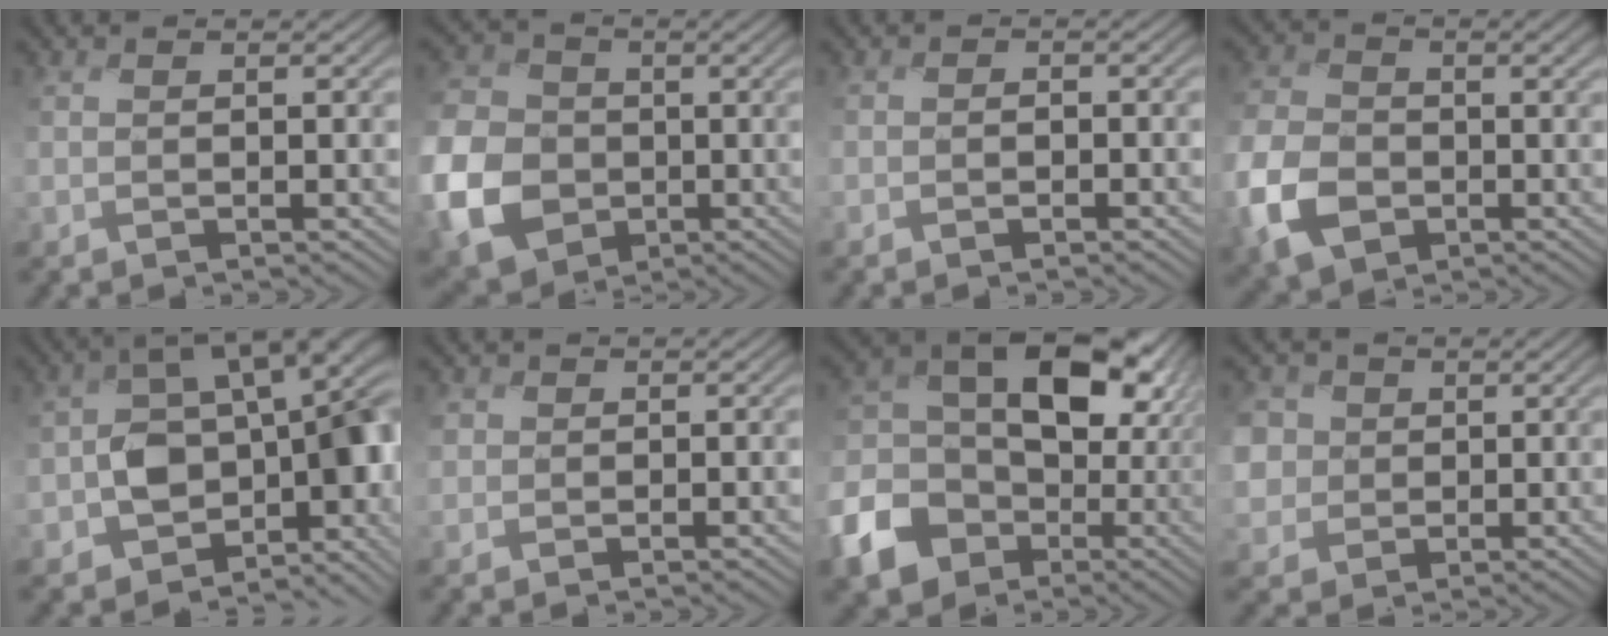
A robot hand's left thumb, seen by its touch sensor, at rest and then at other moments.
{"total": 12.6, "force": [-3.5, 10.2, 6.6], "torque": [-0.199, -0.022, -0.082]}
{"total": 1.6, "force": [-1.1, 1.1, 0.2], "torque": [0.001, -0.004, -0.023]}
{"total": 9.0, "force": [-3.7, 6.2, 5.3], "torque": [-0.155, -0.018, -0.084]}
{"total": 14.7, "force": [-1.7, 9.3, 11.2], "torque": [-0.167, -0.028, -0.013]}
{"total": 1.4, "force": [-0.3, 1.4, -0.1], "torque": [-0.007, -0.001, -0.010]}
{"total": 16.3, "force": [-3.6, 12.5, 9.8], "torque": [-0.229, -0.027, -0.066]}
{"total": 5.9, "force": [-0.1, 5.5, 2.1], "torque": [-0.088, -0.007, -0.017]}